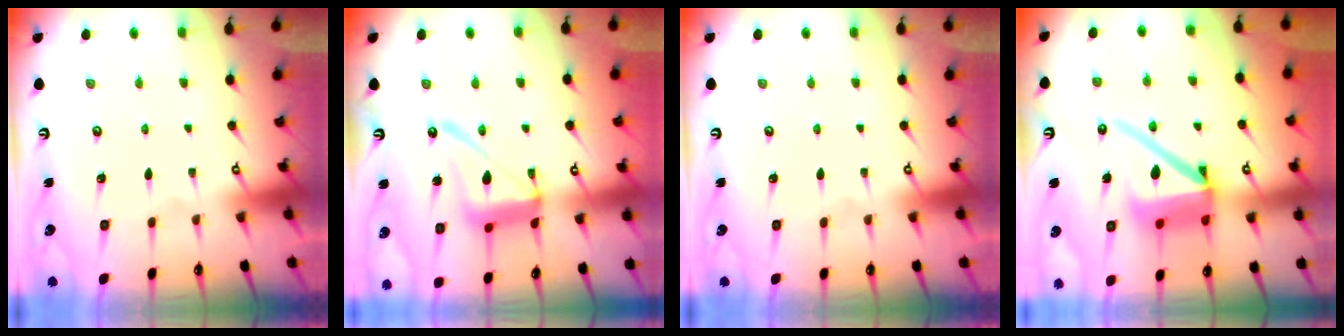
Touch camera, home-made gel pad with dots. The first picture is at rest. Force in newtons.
{"total": 14.6, "press": 14.6, "slide": 1.4}
{"total": 0.0}
{"total": 14.2, "press": 14.1, "slide": 1.7}